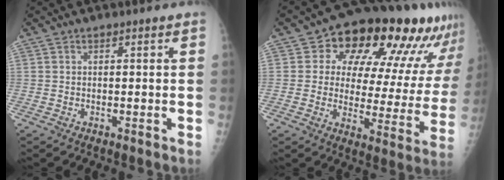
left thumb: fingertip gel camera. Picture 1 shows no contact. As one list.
[{"total": 21.9, "force": [12.5, 11.2, 14.1], "torque": [-0.141, -0.027, 0.159]}]